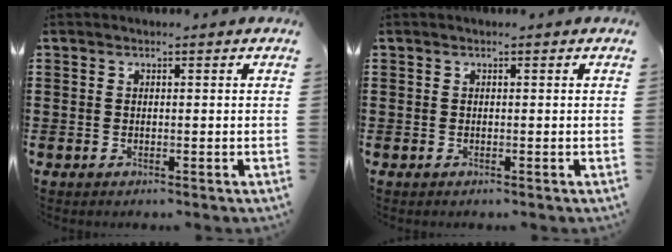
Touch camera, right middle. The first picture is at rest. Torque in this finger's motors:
{"motor_torque": [-0.39, -0.04, -0.11, -0.01]}